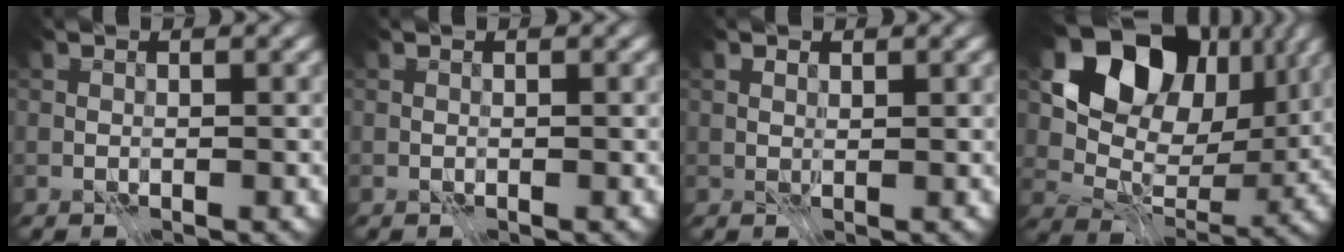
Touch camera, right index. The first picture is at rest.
{"total": 0.0}
{"total": 0.7, "force": [0.4, 0.4, 0.4], "torque": [-0.007, 0.000, 0.005]}
{"total": 13.3, "force": [5.7, 9.2, 7.8], "torque": [-0.119, 0.017, 0.100]}